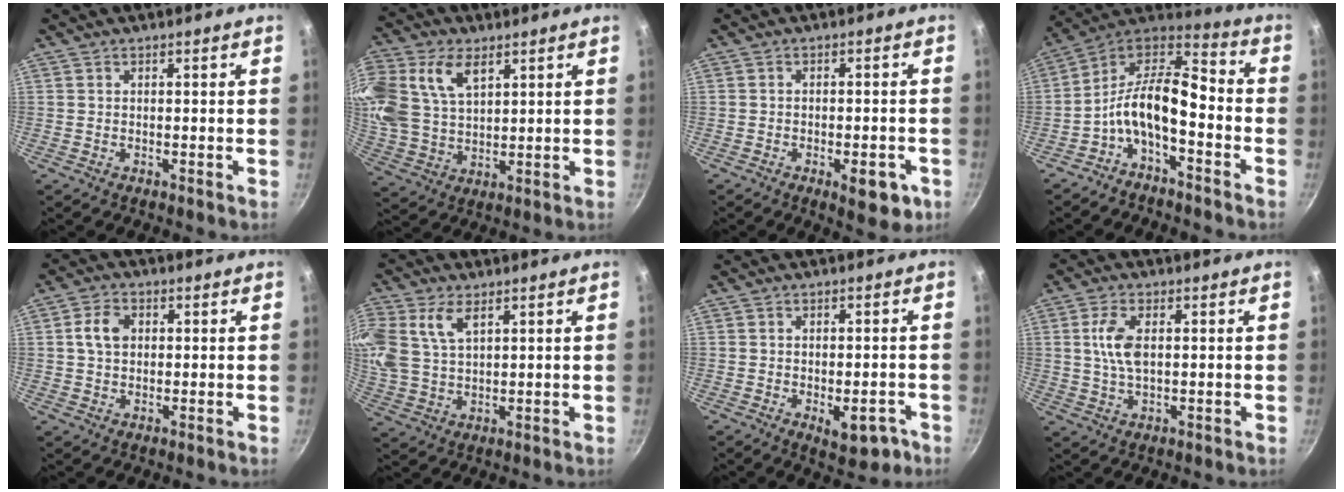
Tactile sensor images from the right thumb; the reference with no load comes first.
{"total": 20.6, "force": [8.1, 13.1, 13.6], "torque": [-0.334, 0.017, 0.158]}
{"total": 6.5, "force": [-2.9, 2.5, 5.2], "torque": [-0.056, 0.007, -0.033]}
{"total": 12.2, "force": [-4.1, 5.4, 10.2], "torque": [-0.172, 0.094, -0.083]}
{"total": 4.9, "force": [0.9, 3.6, 3.2], "torque": [-0.055, 0.006, 0.014]}
{"total": 13.6, "force": [5.6, 8.0, 9.4], "torque": [-0.237, 0.000, 0.112]}
{"total": 6.3, "force": [-2.8, 2.9, 4.8], "torque": [-0.055, 0.014, -0.027]}
{"total": 6.1, "force": [1.0, 3.0, 5.2], "torque": [-0.115, -0.001, 0.017]}